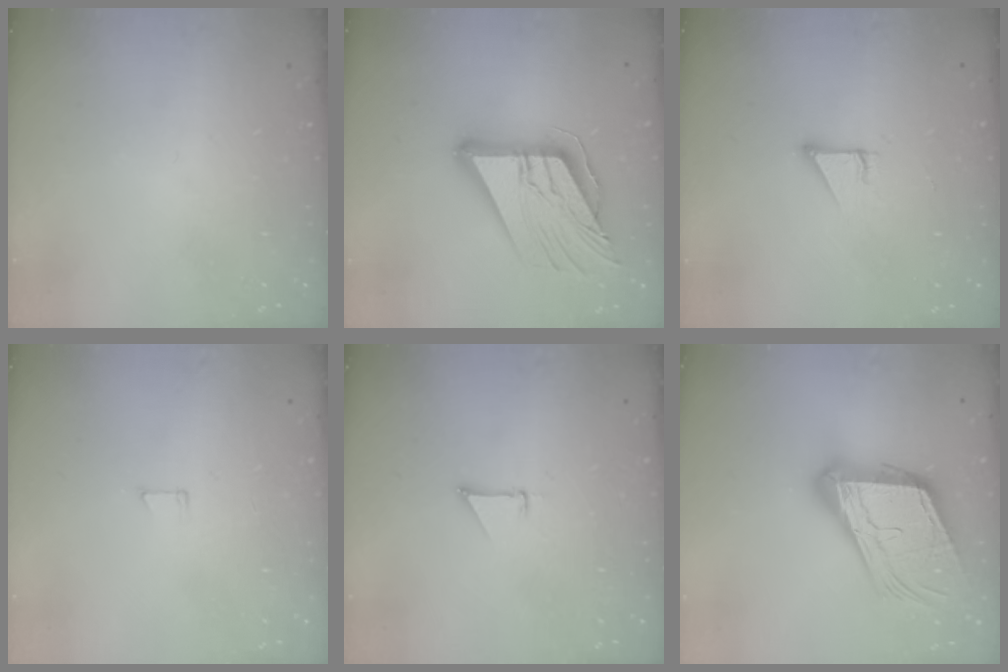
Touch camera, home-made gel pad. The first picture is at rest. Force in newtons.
{"total": 18.2, "press": 18.1, "slide": 2.0}
{"total": 2.9, "press": 2.9, "slide": 0.1}
{"total": 4.3, "press": 4.3, "slide": 0.4}
{"total": 1.5, "press": 1.5, "slide": 0.0}
{"total": 20.7, "press": 20.5, "slide": 3.2}